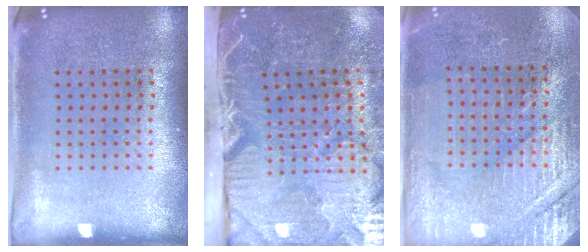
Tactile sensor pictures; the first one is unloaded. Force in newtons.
{"total": 5.4, "press": 4.4, "slide": 3.2}
{"total": 2.9, "press": 2.9, "slide": 0.2}